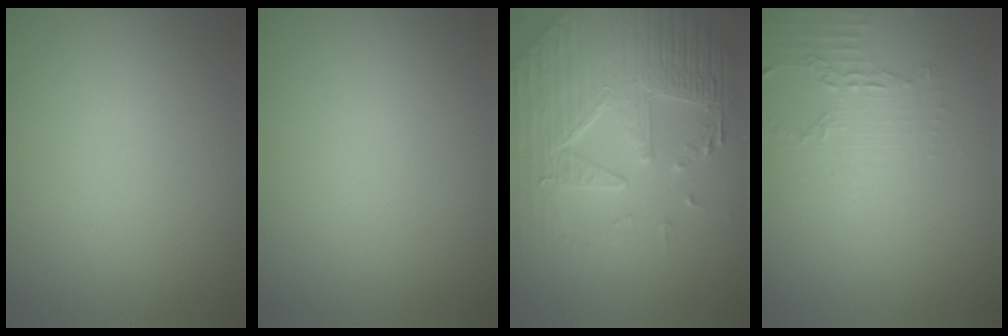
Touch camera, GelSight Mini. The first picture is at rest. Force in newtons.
{"total": 0.0}
{"total": 8.7, "press": 5.9, "slide": 6.3}
{"total": 2.2, "press": 1.6, "slide": 1.5}